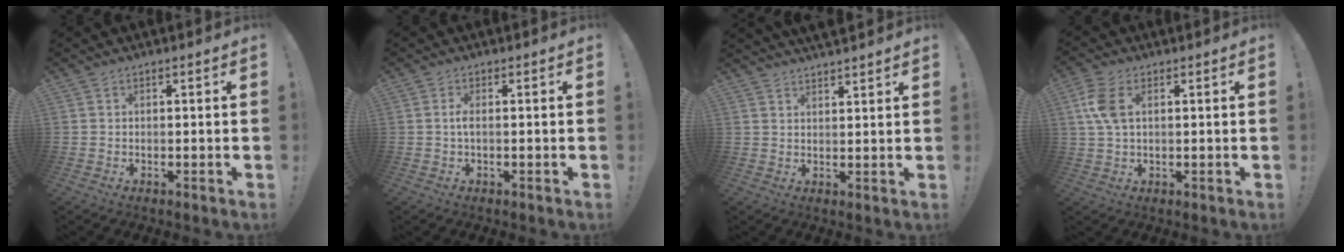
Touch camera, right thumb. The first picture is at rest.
{"total": 2.0, "force": [-0.2, 0.3, 2.0], "torque": [-0.046, -0.001, -0.007]}
{"total": 3.4, "force": [3.3, 0.5, 0.8], "torque": [-0.007, -0.021, 0.059]}
{"total": 7.3, "force": [1.8, 3.9, 5.9], "torque": [-0.125, 0.001, 0.033]}